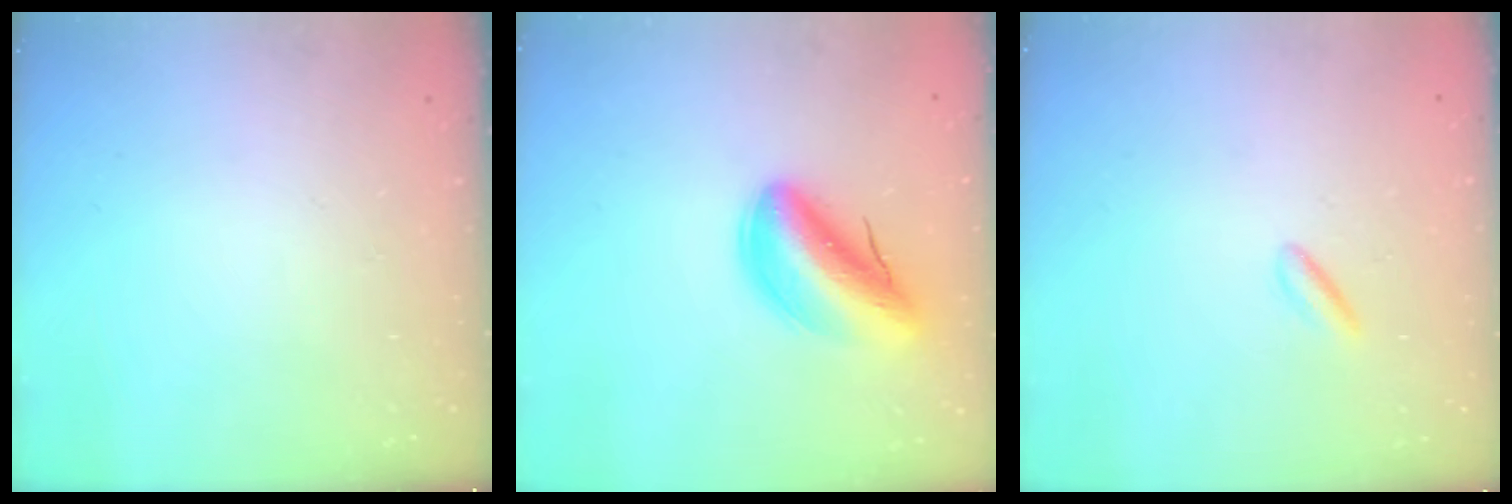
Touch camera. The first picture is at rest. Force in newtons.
{"total": 11.8, "press": 11.2, "slide": 3.7}
{"total": 2.2, "press": 2.1, "slide": 0.8}